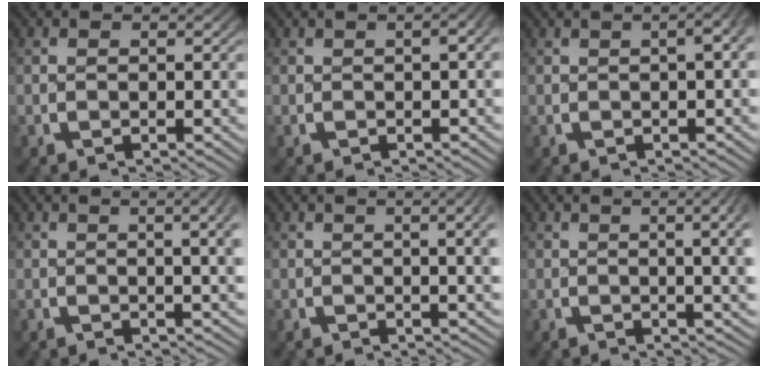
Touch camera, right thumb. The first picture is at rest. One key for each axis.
{"total": 0.8, "fx": -0.1, "fy": 0.1, "fz": 0.8, "tx": -0.008, "ty": 0.004, "tz": -0.002}
{"total": 2.8, "fx": 0.2, "fy": 1.0, "fz": 2.6, "tx": -0.022, "ty": 0.018, "tz": -0.003}
{"total": 4.3, "fx": 1.2, "fy": 1.0, "fz": 4.0, "tx": -0.029, "ty": 0.014, "tz": 0.013}
{"total": 3.8, "fx": 1.0, "fy": 0.7, "fz": 3.6, "tx": -0.028, "ty": 0.011, "tz": 0.012}
{"total": 5.9, "fx": 1.4, "fy": 1.9, "fz": 5.4, "tx": -0.037, "ty": 0.020, "tz": 0.013}